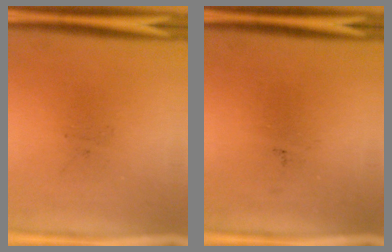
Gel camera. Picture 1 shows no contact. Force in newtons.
{"total": 0.0}